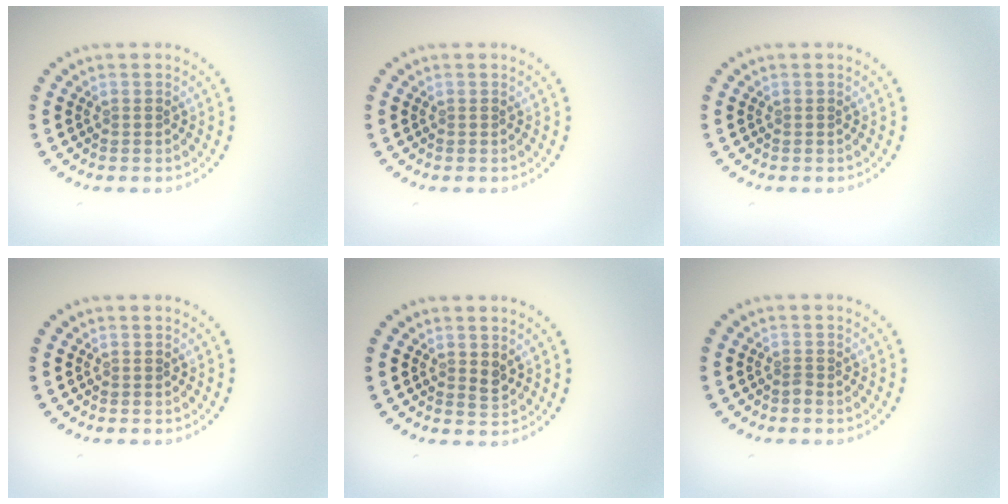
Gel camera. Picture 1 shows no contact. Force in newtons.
{"total": 0.0}
{"total": 0.0}
{"total": 0.0}
{"total": 1.1, "press": 1.0, "slide": 0.5}
{"total": 0.6, "press": 0.4, "slide": 0.5}